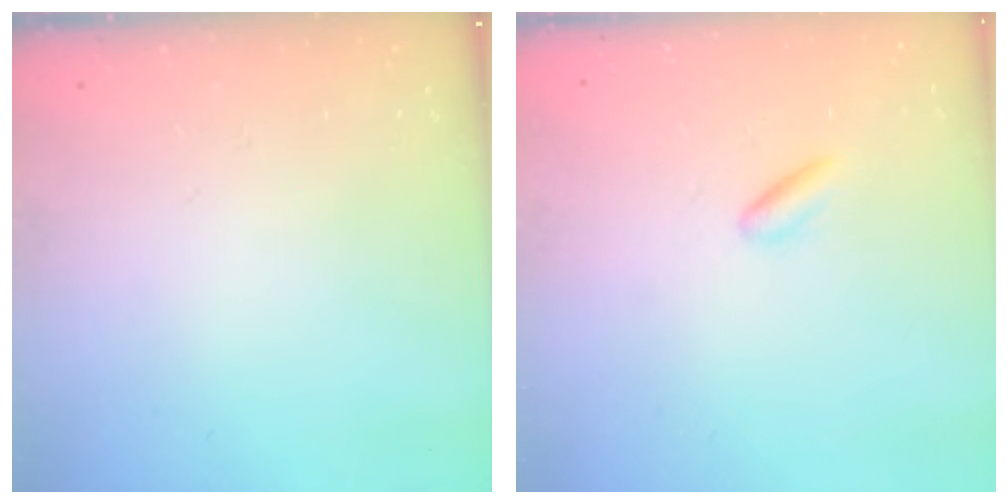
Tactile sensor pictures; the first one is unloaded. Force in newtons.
{"total": 1.7, "press": 1.5, "slide": 0.7}